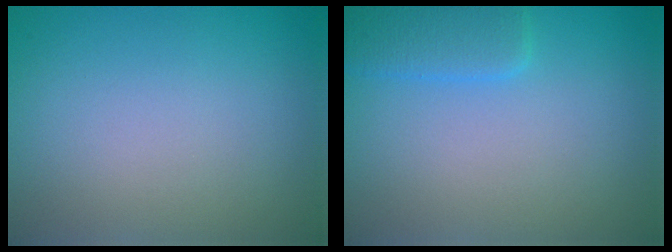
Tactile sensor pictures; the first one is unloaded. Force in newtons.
{"total": 2.9, "press": 2.9, "slide": 0.1}